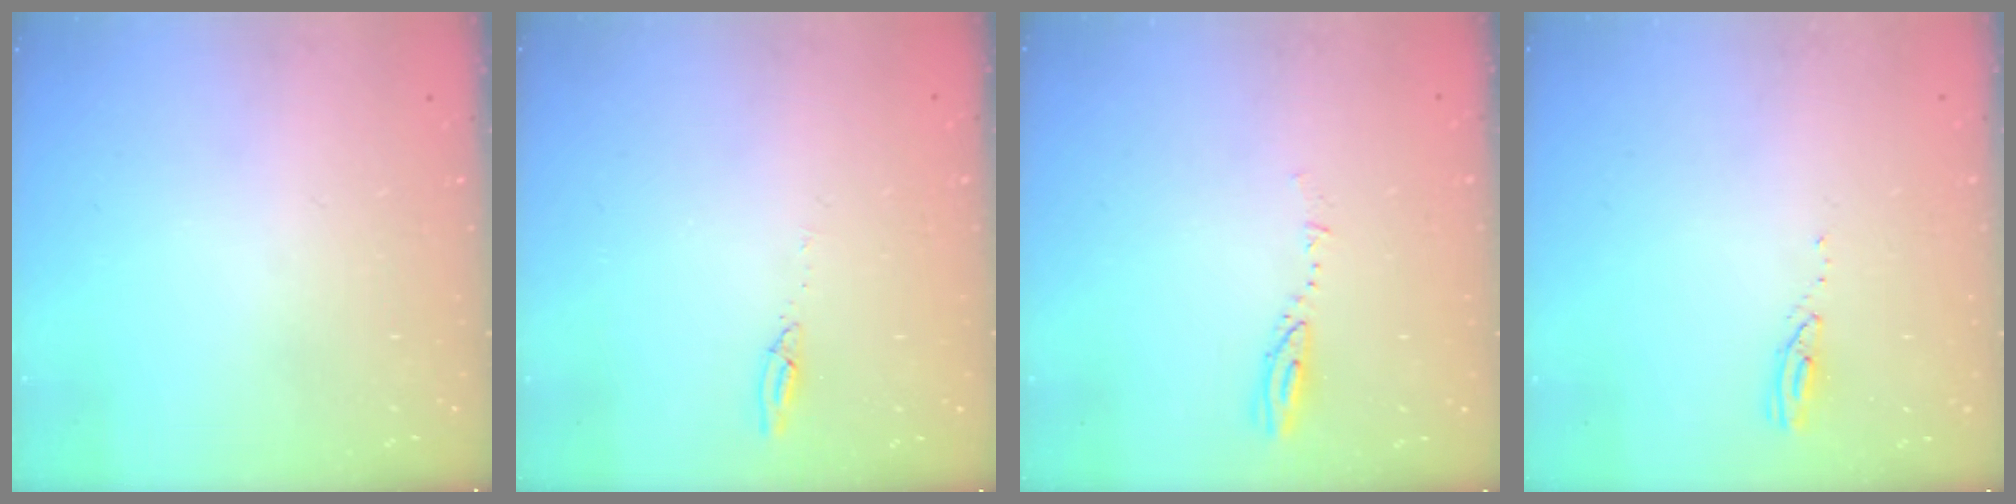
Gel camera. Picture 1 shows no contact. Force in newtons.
{"total": 3.1, "press": 3.0, "slide": 0.3}
{"total": 2.9, "press": 2.9, "slide": 0.3}
{"total": 3.2, "press": 3.2, "slide": 0.3}